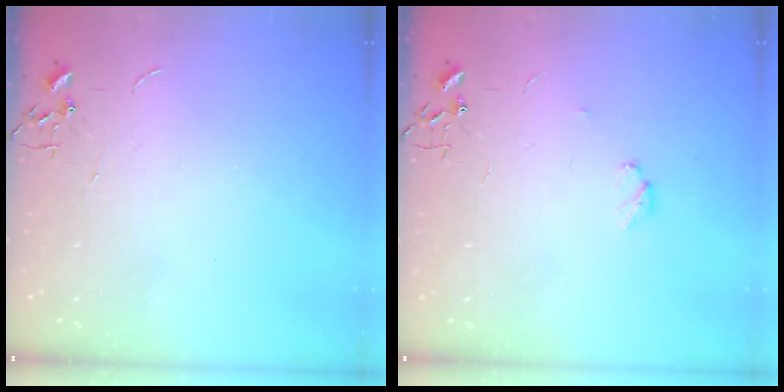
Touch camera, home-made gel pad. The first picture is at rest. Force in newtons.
{"total": 4.1, "press": 4.1, "slide": 0.6}